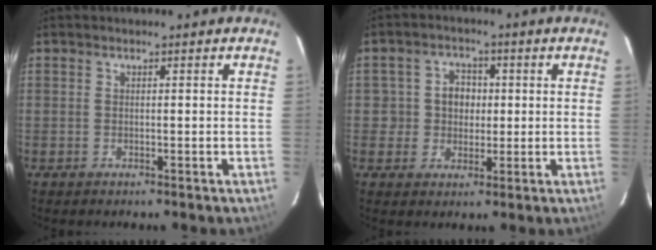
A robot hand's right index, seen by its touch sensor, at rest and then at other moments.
{"total": 5.3, "force": [-0.1, 5.1, 1.5], "torque": [-0.020, 0.020, 0.000]}